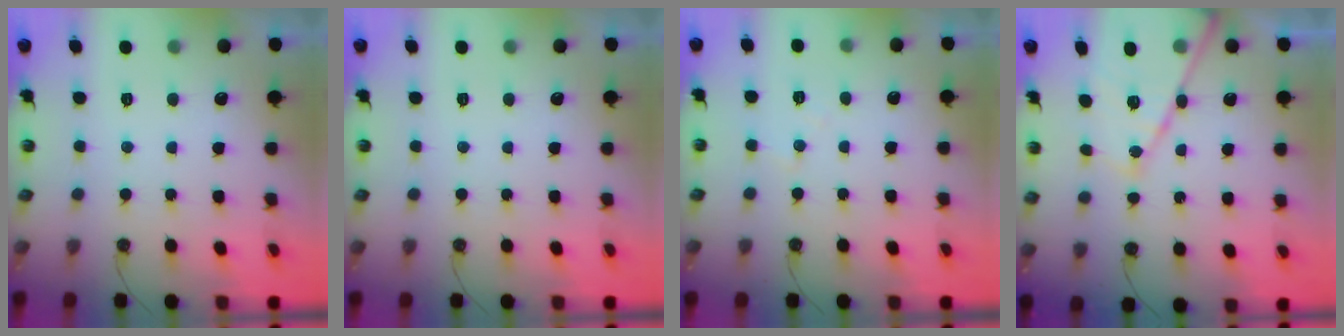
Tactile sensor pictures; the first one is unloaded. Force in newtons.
{"total": 0.0}
{"total": 7.1, "press": 7.0, "slide": 0.9}
{"total": 18.0, "press": 17.9, "slide": 1.9}